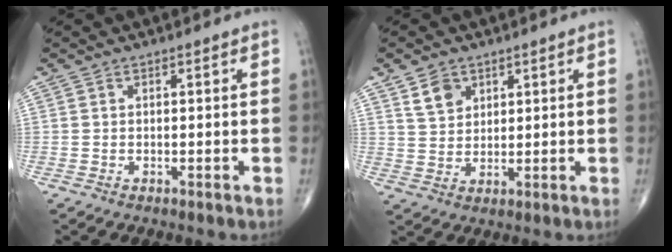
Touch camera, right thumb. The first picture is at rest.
{"total": 6.6, "force": [4.0, 4.6, 2.6], "torque": [-0.028, -0.023, 0.082]}